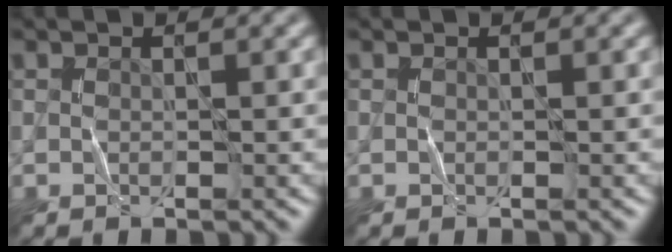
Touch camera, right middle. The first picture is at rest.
{"total": 0.0}